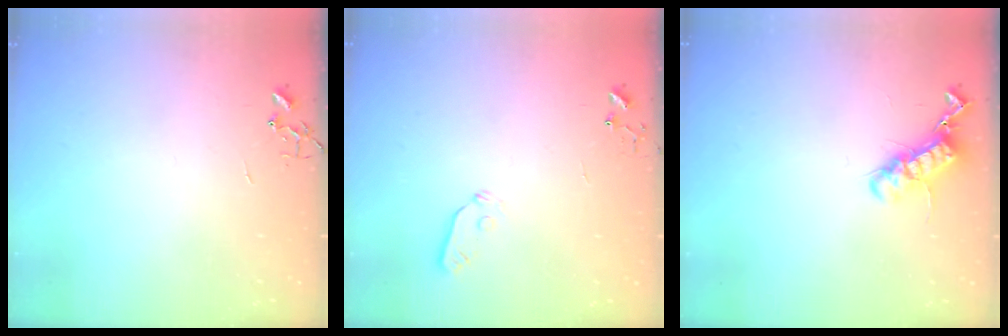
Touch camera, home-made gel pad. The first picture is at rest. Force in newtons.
{"total": 4.2, "press": 4.2, "slide": 0.5}
{"total": 12.8, "press": 12.8, "slide": 0.8}